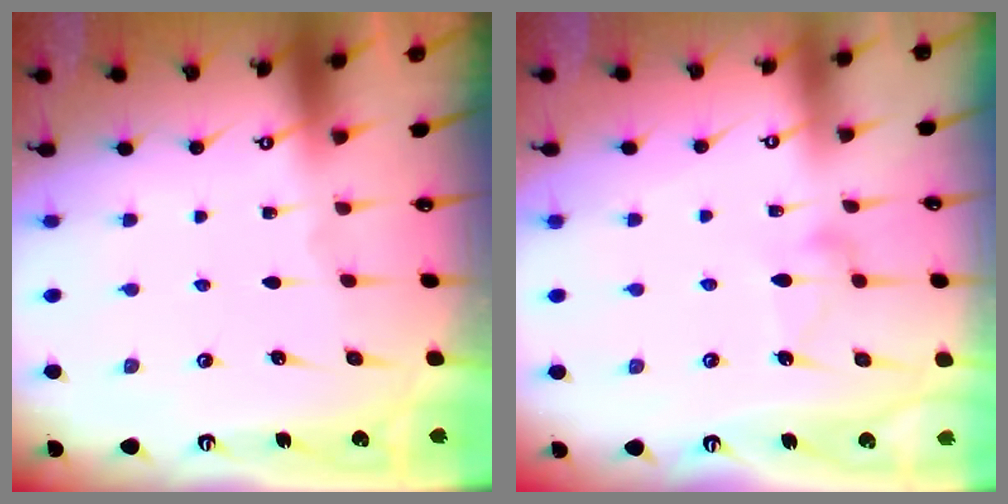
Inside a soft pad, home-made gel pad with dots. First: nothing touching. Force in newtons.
{"total": 8.2, "press": 8.2, "slide": 0.3}